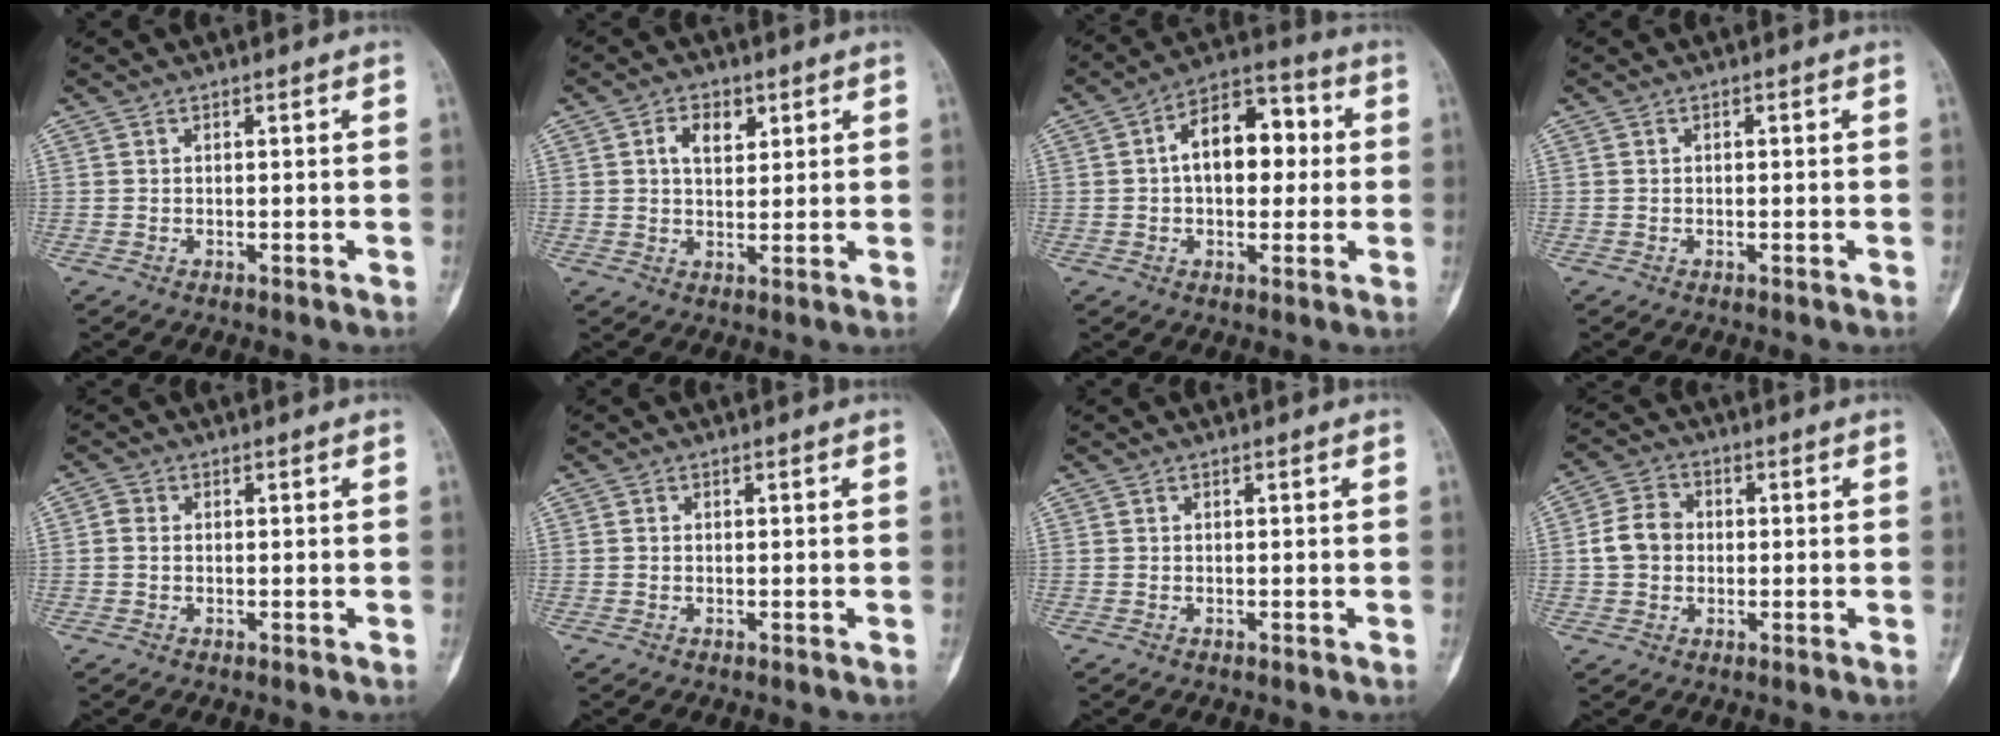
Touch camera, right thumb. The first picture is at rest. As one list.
[{"total": 5.1, "force": [2.0, 3.2, 3.4], "torque": [-0.039, -0.005, 0.032]}, {"total": 12.8, "force": [1.4, 7.7, 10.1], "torque": [-0.120, 0.028, 0.012]}, {"total": 0.0}, {"total": 1.5, "force": [0.0, 1.2, 0.9], "torque": [-0.013, 0.002, -0.004]}, {"total": 0.0}, {"total": 0.0}, {"total": 6.4, "force": [-0.1, 5.4, 3.5], "torque": [-0.053, 0.016, -0.008]}]